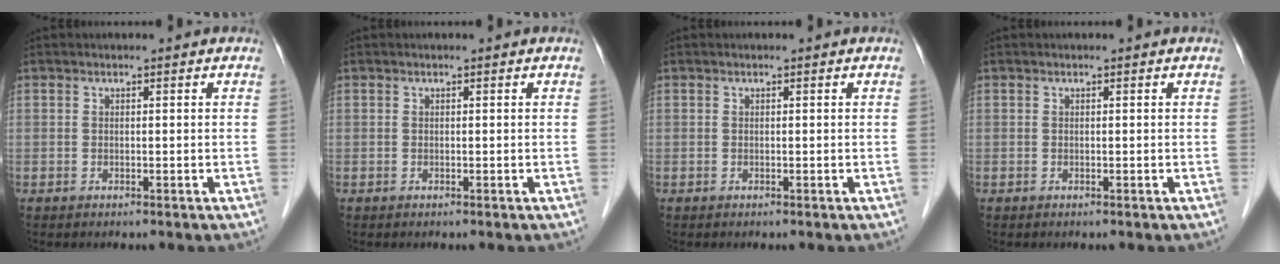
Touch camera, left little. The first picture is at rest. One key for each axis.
{"total": 0.0}
{"total": 0.0}
{"total": 0.0}